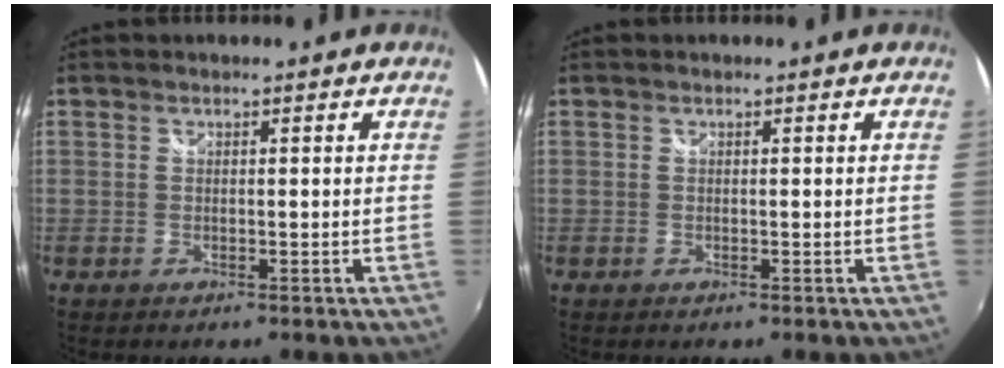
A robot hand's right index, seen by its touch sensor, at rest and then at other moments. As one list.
[{"total": 0.0}]